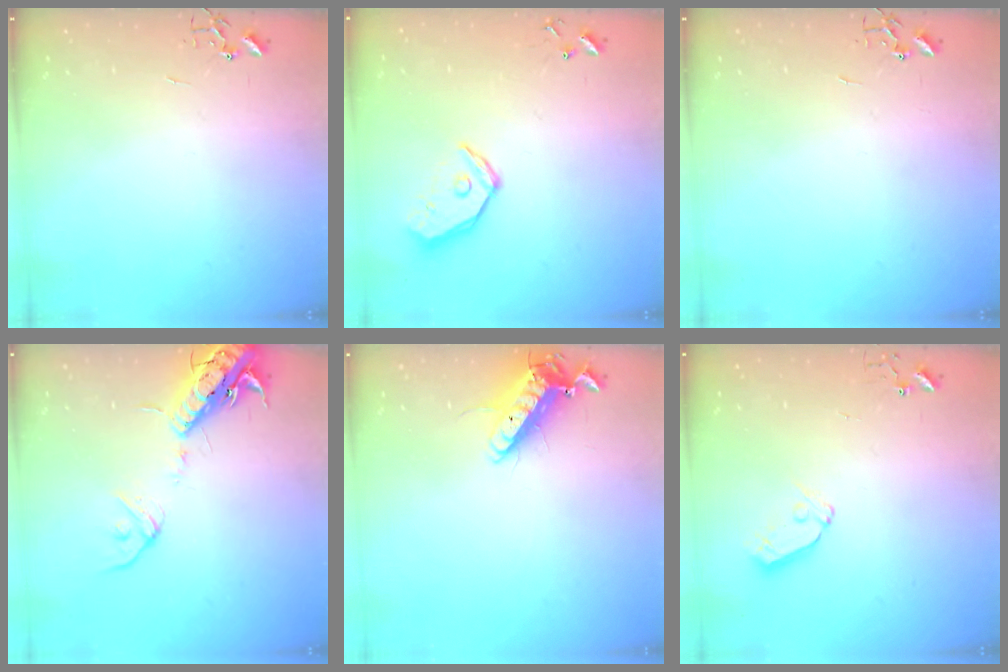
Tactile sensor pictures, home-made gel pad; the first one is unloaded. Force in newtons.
{"total": 12.3, "press": 12.1, "slide": 1.9}
{"total": 0.0}
{"total": 16.3, "press": 16.0, "slide": 3.3}
{"total": 12.9, "press": 12.7, "slide": 2.1}
{"total": 7.0, "press": 7.0, "slide": 0.6}